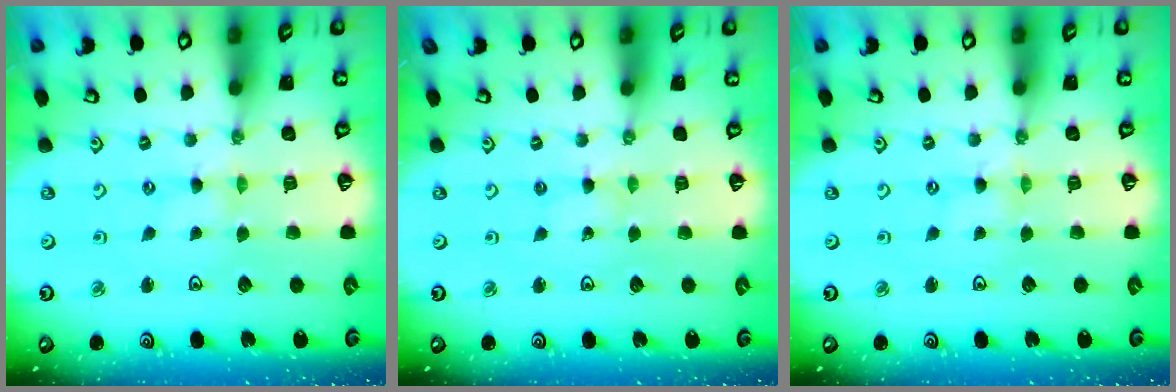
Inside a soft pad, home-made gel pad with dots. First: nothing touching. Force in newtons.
{"total": 1.9, "press": 1.9, "slide": 0.2}
{"total": 0.0}